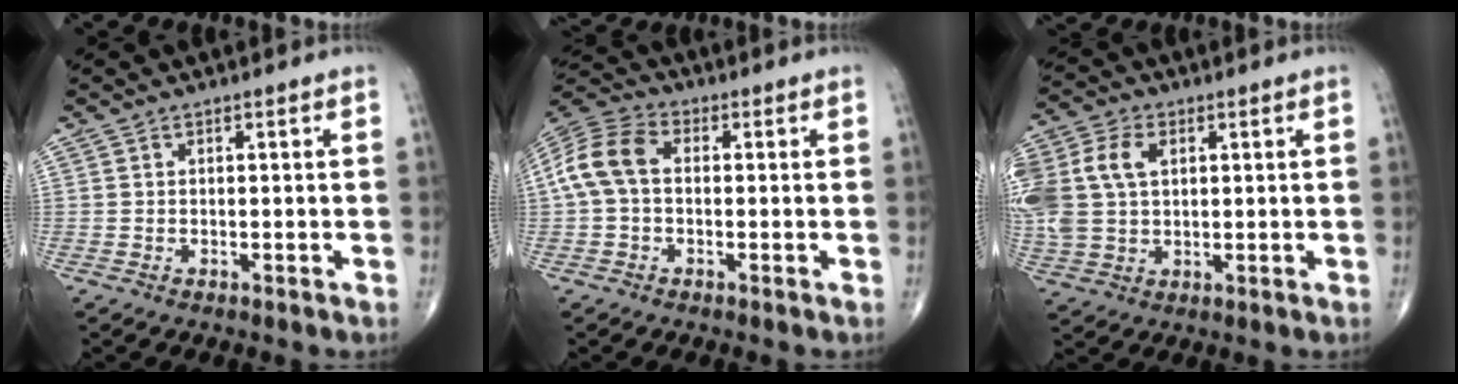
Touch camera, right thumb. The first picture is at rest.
{"total": 9.9, "force": [0.3, 6.7, 7.3], "torque": [-0.151, 0.029, -0.006]}
{"total": 15.8, "force": [3.4, 11.2, 10.6], "torque": [-0.270, 0.016, 0.069]}